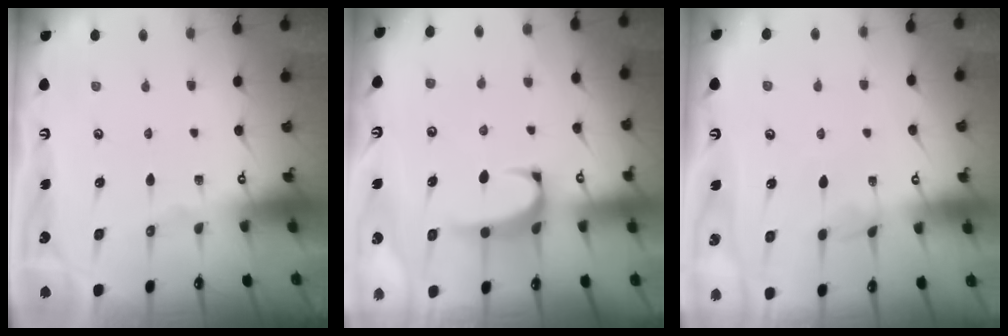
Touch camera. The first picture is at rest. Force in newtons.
{"total": 0.9, "press": 0.6, "slide": 0.7}
{"total": 2.7, "press": 2.7, "slide": 0.4}